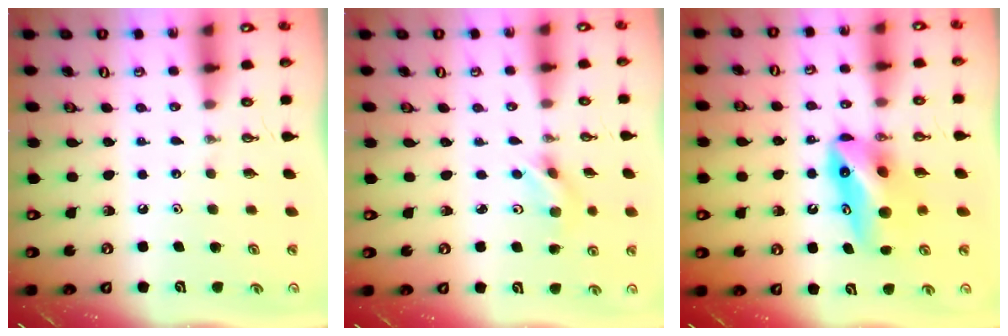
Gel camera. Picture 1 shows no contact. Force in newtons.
{"total": 4.4, "press": 3.7, "slide": 2.4}
{"total": 11.5, "press": 8.8, "slide": 7.5}